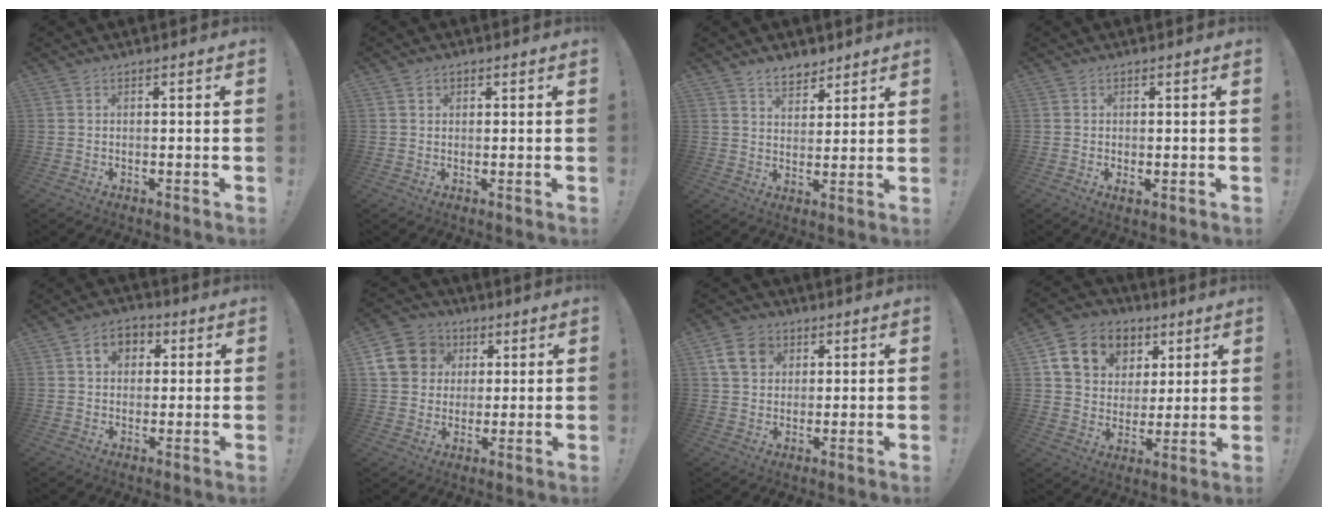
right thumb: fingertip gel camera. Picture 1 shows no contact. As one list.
[{"total": 1.5, "force": [0.7, 1.2, 0.4], "torque": [0.000, -0.001, 0.011]}, {"total": 6.1, "force": [4.7, 3.5, 1.5], "torque": [-0.018, -0.033, 0.088]}, {"total": 1.4, "force": [0.1, 0.7, 1.2], "torque": [-0.014, 0.000, 0.002]}, {"total": 7.0, "force": [2.0, 5.5, 3.7], "torque": [-0.045, 0.001, 0.034]}, {"total": 13.2, "force": [3.9, 11.6, 4.9], "torque": [-0.059, -0.010, 0.083]}, {"total": 9.8, "force": [3.7, 7.7, 4.8], "torque": [-0.078, -0.002, 0.078]}, {"total": 13.5, "force": [6.4, 10.8, 5.0], "torque": [-0.065, -0.029, 0.131]}]